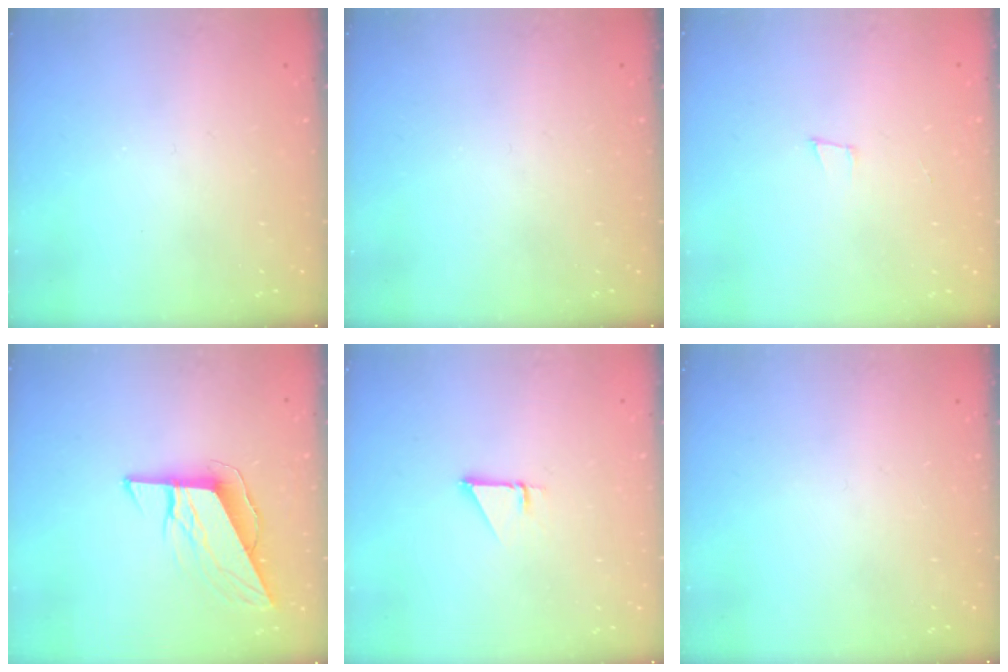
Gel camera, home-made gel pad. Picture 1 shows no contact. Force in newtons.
{"total": 0.0}
{"total": 3.3, "press": 1.9, "slide": 2.7}
{"total": 9.3, "press": 9.3, "slide": 0.6}
{"total": 1.0, "press": 1.0, "slide": 0.1}
{"total": 0.0}